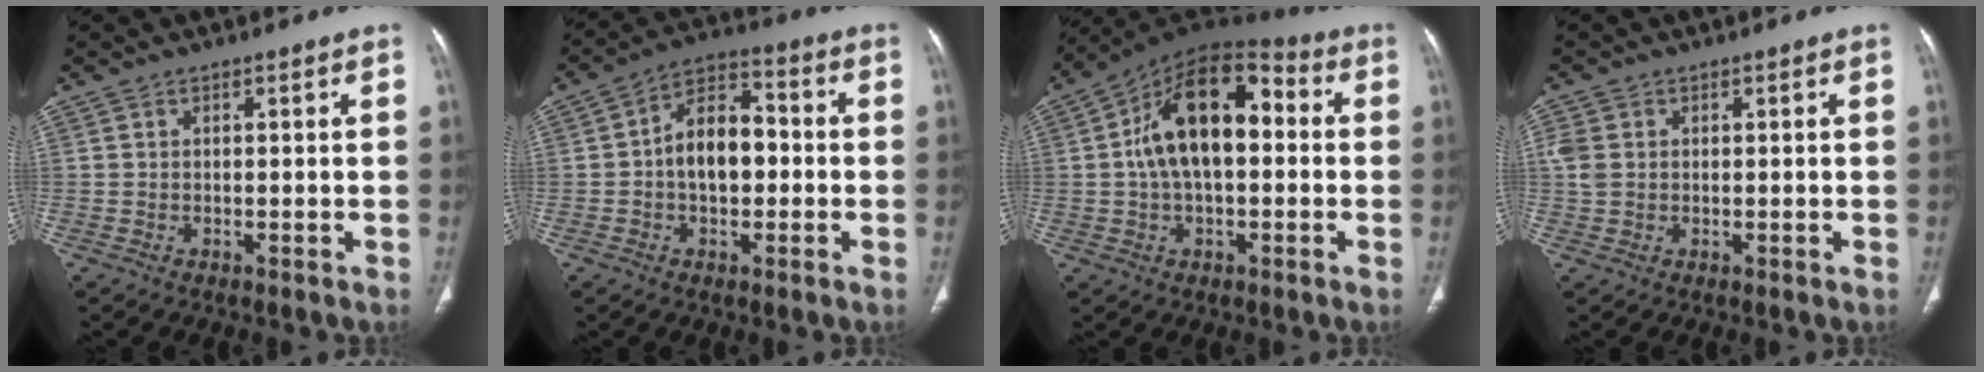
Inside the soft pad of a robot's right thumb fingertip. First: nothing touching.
{"total": 10.6, "force": [-0.7, 6.7, 8.2], "torque": [-0.115, 0.032, -0.023]}
{"total": 17.3, "force": [1.6, 9.6, 14.3], "torque": [-0.224, 0.041, 0.016]}
{"total": 3.2, "force": [0.5, 2.5, 1.9], "torque": [-0.049, 0.005, 0.013]}